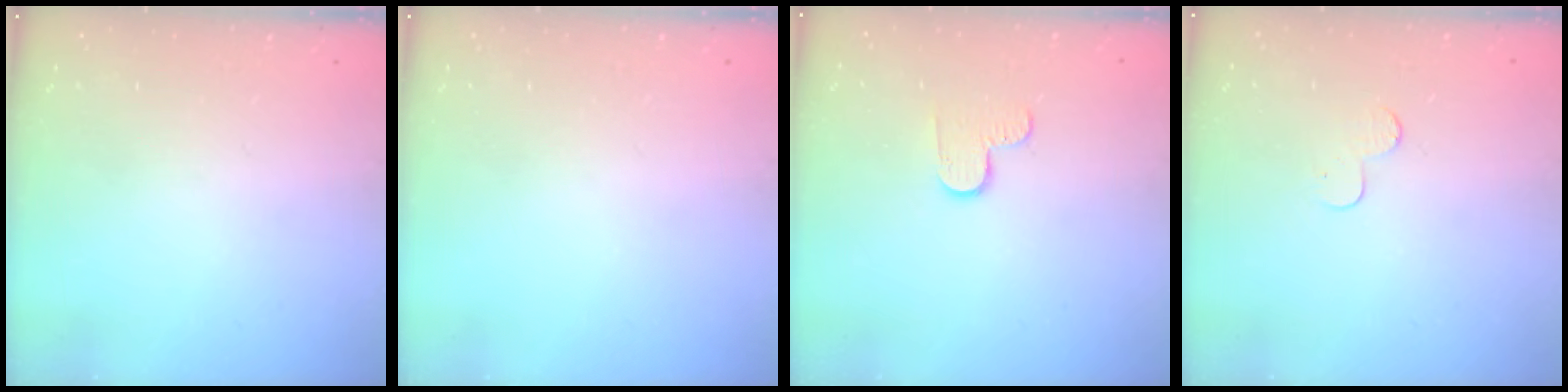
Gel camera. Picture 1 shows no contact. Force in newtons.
{"total": 0.0}
{"total": 5.1, "press": 5.0, "slide": 0.5}
{"total": 4.4, "press": 4.4, "slide": 0.4}